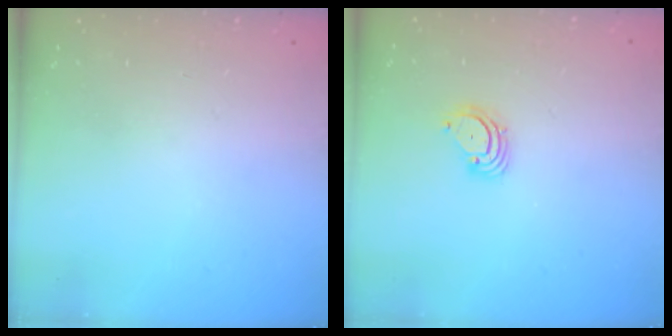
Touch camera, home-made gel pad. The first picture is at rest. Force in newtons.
{"total": 3.5, "press": 3.5, "slide": 0.4}